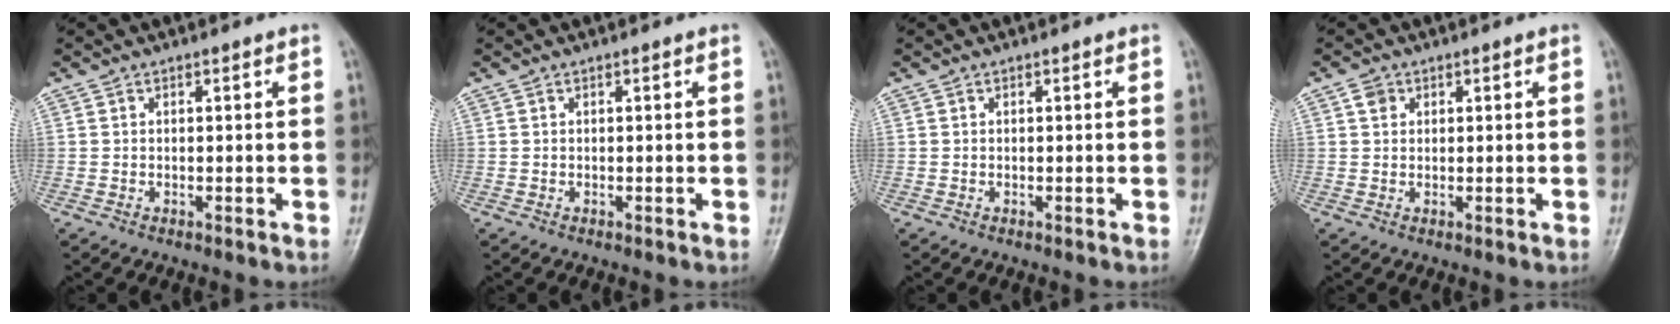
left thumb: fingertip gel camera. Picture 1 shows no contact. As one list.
[{"total": 0.0}, {"total": 0.0}, {"total": 2.0, "force": [0.8, 1.6, 0.8], "torque": [-0.006, 0.000, 0.010]}]